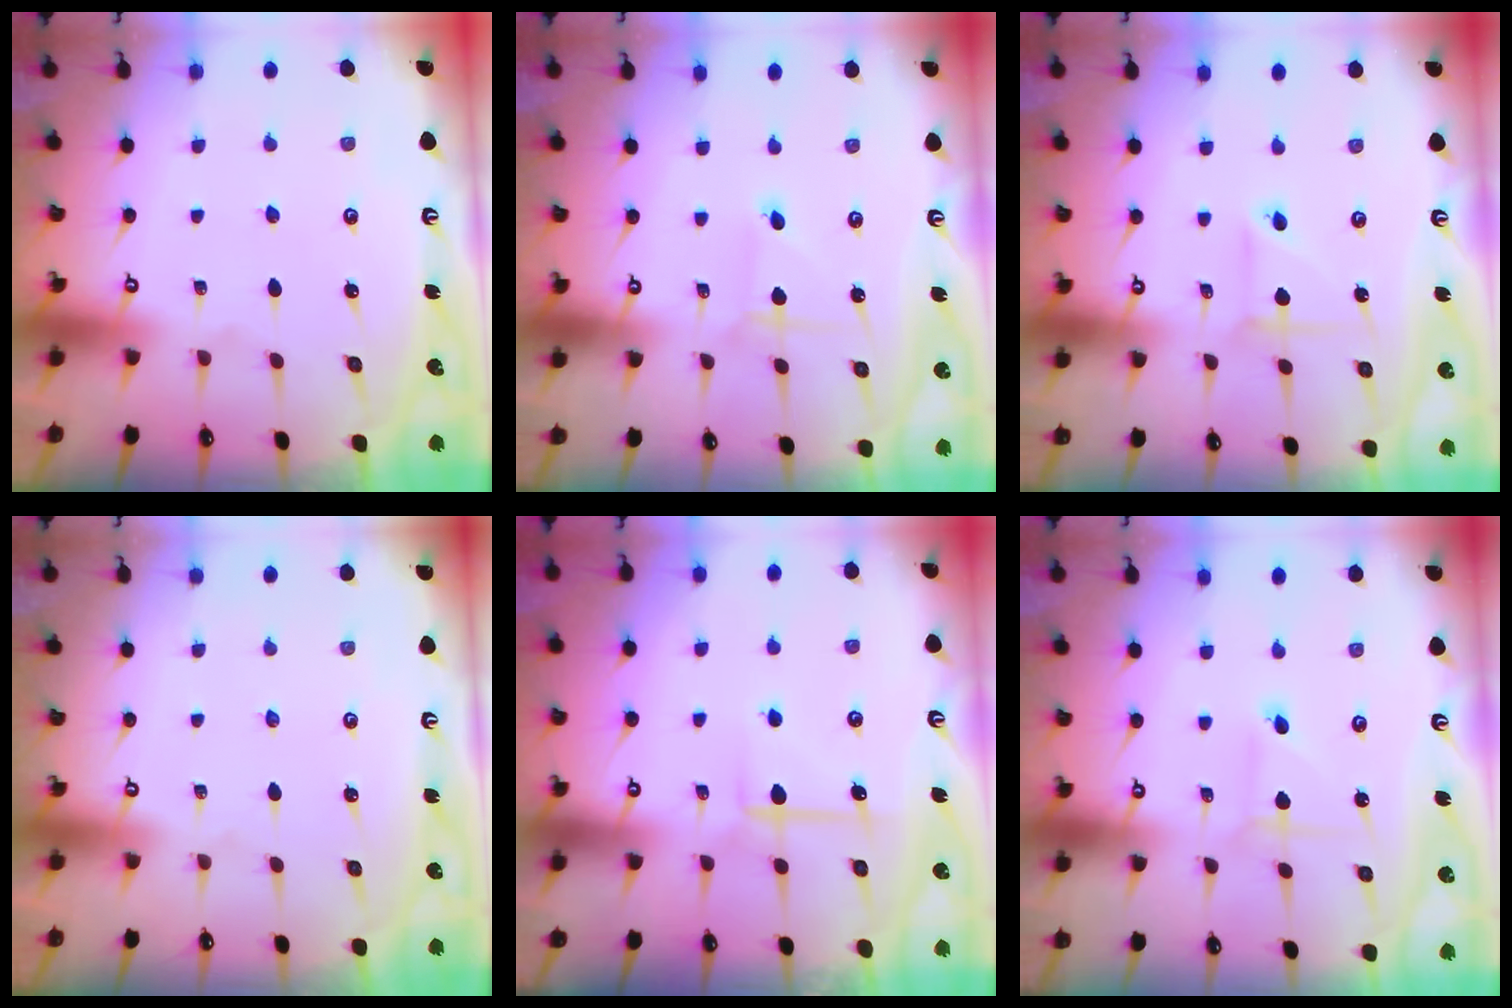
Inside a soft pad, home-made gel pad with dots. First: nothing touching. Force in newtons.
{"total": 2.2, "press": 2.2, "slide": 0.2}
{"total": 3.2, "press": 3.2, "slide": 0.4}
{"total": 0.0}
{"total": 6.2, "press": 6.2, "slide": 0.3}
{"total": 0.9, "press": 0.9, "slide": 0.0}